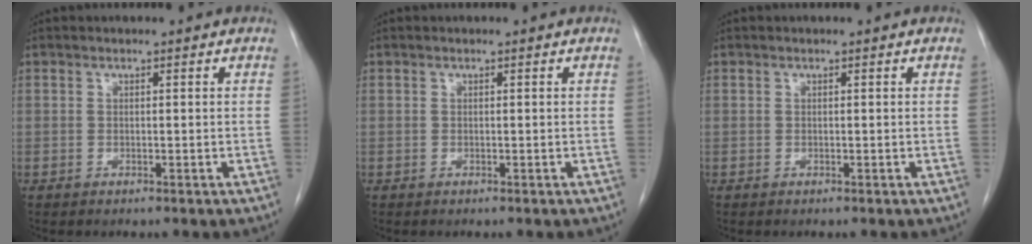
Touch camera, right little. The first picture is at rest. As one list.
[{"total": 0.0}, {"total": 0.0}]